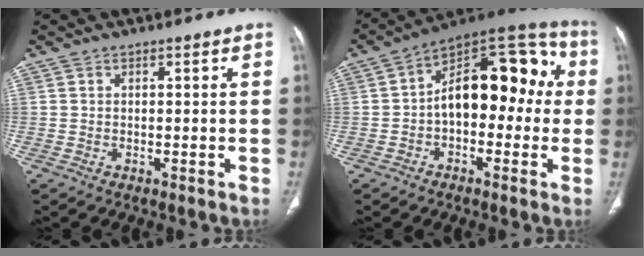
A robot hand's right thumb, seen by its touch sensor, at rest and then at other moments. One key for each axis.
{"total": 18.0, "fx": 0.5, "fy": 10.5, "fz": 14.6, "tx": -0.165, "ty": 0.056, "tz": -0.008}